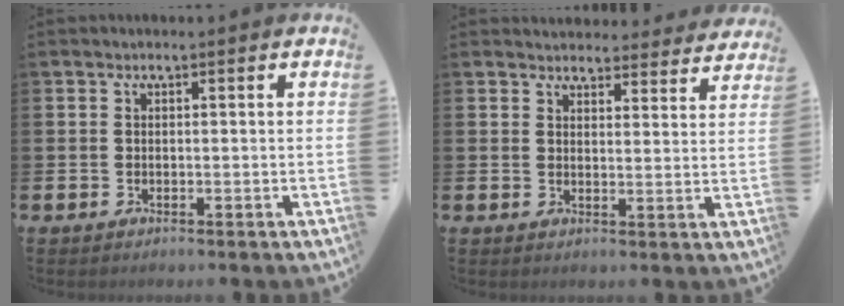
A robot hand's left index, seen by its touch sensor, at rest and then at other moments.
{"total": 3.9, "force": [3.8, 1.0, -0.1], "torque": [-0.001, -0.023, 0.068]}